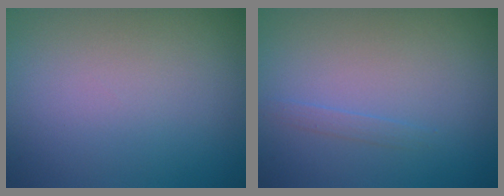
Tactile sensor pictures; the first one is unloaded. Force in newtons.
{"total": 0.7, "press": 0.7, "slide": 0.0}